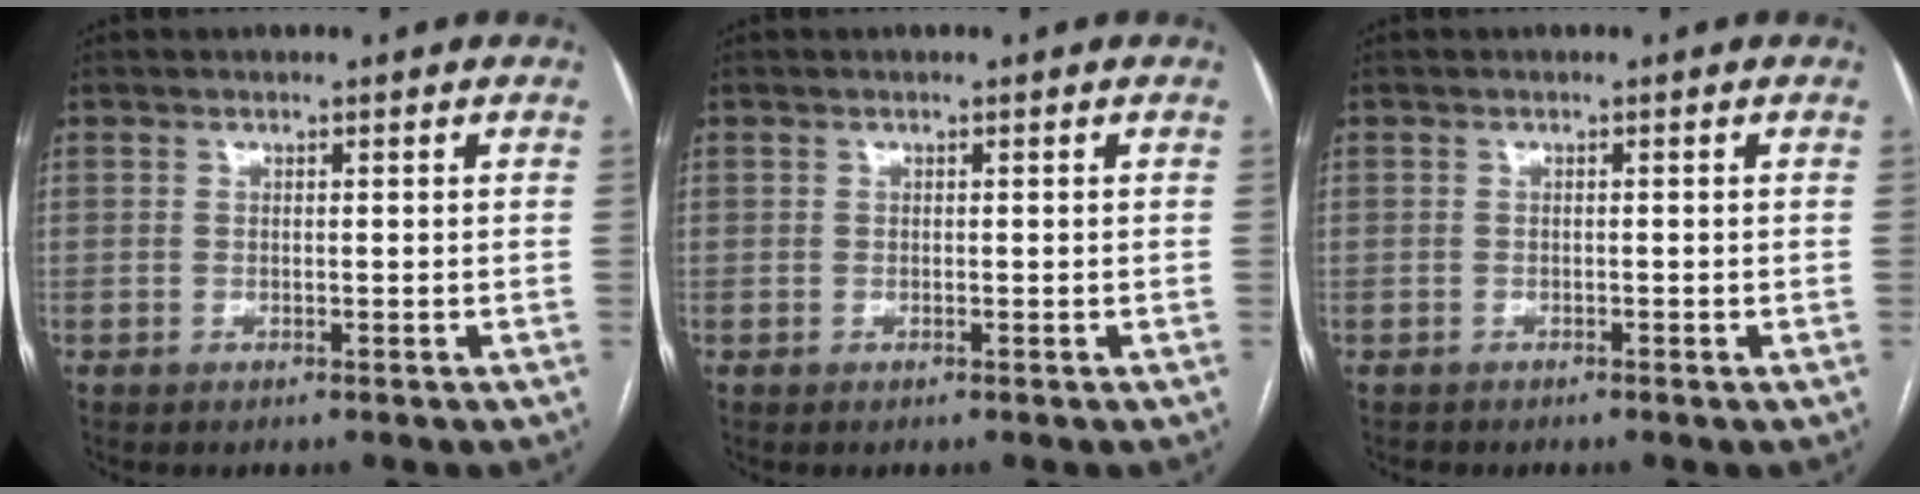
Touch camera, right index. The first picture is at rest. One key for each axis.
{"total": 0.0}
{"total": 0.8, "fx": -0.6, "fy": 0.5, "fz": -0.2, "tx": -0.002, "ty": 0.002, "tz": -0.015}